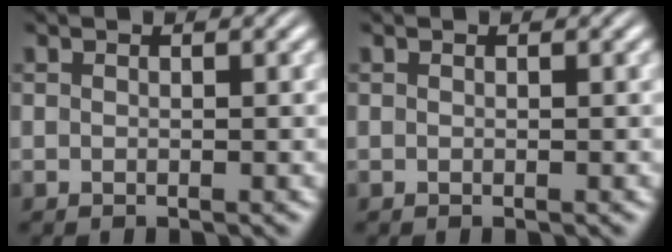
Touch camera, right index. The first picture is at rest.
{"total": 0.0}